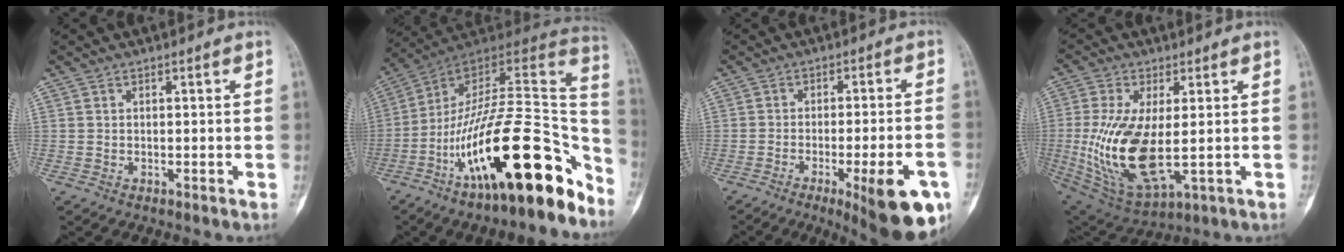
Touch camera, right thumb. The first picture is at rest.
{"total": 27.4, "force": [-14.1, 9.0, 21.7], "torque": [-0.283, 0.092, -0.229]}
{"total": 15.7, "force": [-7.1, 3.6, 13.6], "torque": [-0.138, 0.018, -0.089]}
{"total": 16.6, "force": [-0.9, 7.3, 14.9], "torque": [-0.309, -0.017, 0.008]}